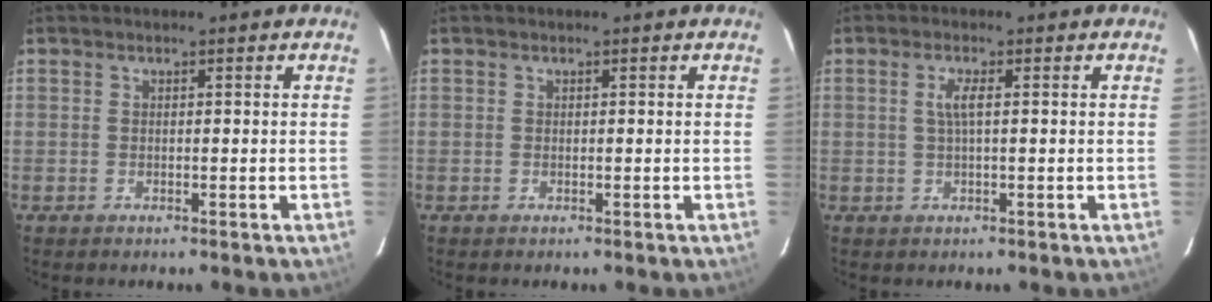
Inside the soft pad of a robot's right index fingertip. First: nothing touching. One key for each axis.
{"total": 0.0}
{"total": 2.4, "fx": 0.4, "fy": 0.2, "fz": 2.4, "tx": -0.047, "ty": 0.004, "tz": 0.009}